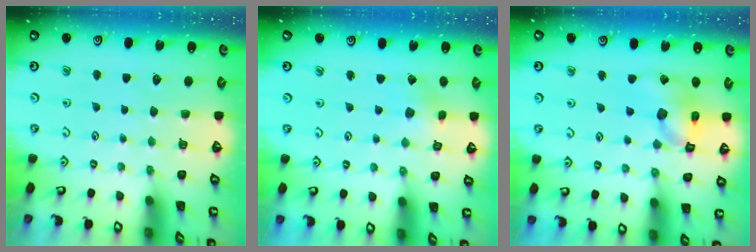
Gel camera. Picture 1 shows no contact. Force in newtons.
{"total": 2.7, "press": 2.6, "slide": 0.3}
{"total": 13.3, "press": 13.2, "slide": 1.8}